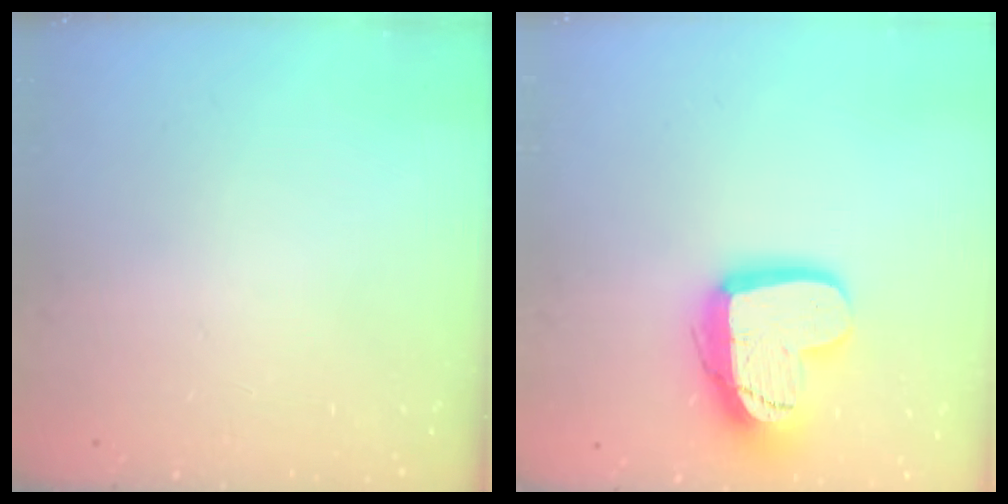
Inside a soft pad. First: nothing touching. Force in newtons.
{"total": 19.0, "press": 18.9, "slide": 1.6}